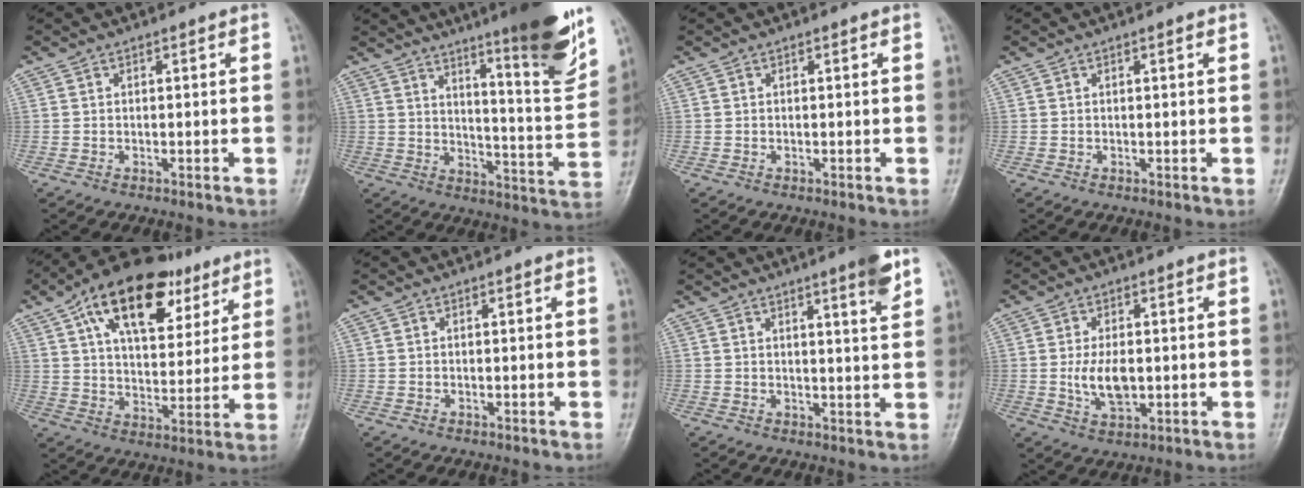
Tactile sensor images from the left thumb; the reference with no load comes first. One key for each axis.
{"total": 19.0, "fx": 12.3, "fy": 2.2, "fz": 14.4, "tx": -0.174, "ty": -0.073, "tz": 0.176}
{"total": 0.0}
{"total": 0.7, "fx": 0.3, "fy": 0.1, "fz": 0.6, "tx": -0.011, "ty": 0.001, "tz": 0.005}
{"total": 21.2, "fx": 10.8, "fy": 11.2, "fz": 14.4, "tx": -0.193, "ty": -0.011, "tz": 0.176}
{"total": 0.0}
{"total": 5.5, "fx": 3.4, "fy": 0.2, "fz": 4.3, "tx": -0.053, "ty": -0.022, "tz": 0.047}
{"total": 6.7, "fx": -0.3, "fy": 3.7, "fz": 5.6, "tx": -0.102, "ty": -0.006, "tz": 0.000}